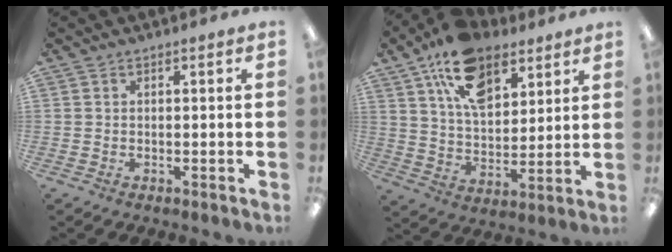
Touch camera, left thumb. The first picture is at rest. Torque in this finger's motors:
{"motor_torque": [0.50, 0.64, 1.39, -1.38, 0.29]}